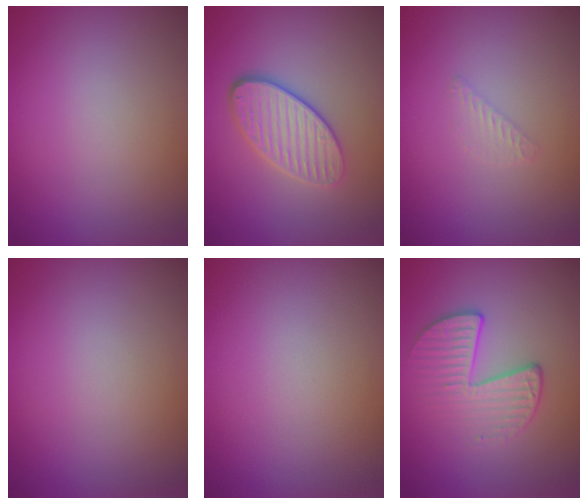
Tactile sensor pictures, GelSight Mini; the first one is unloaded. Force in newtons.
{"total": 4.2, "press": 3.4, "slide": 2.6}
{"total": 0.8, "press": 0.8, "slide": 0.0}
{"total": 0.0}
{"total": 0.0}
{"total": 3.5, "press": 2.9, "slide": 2.0}